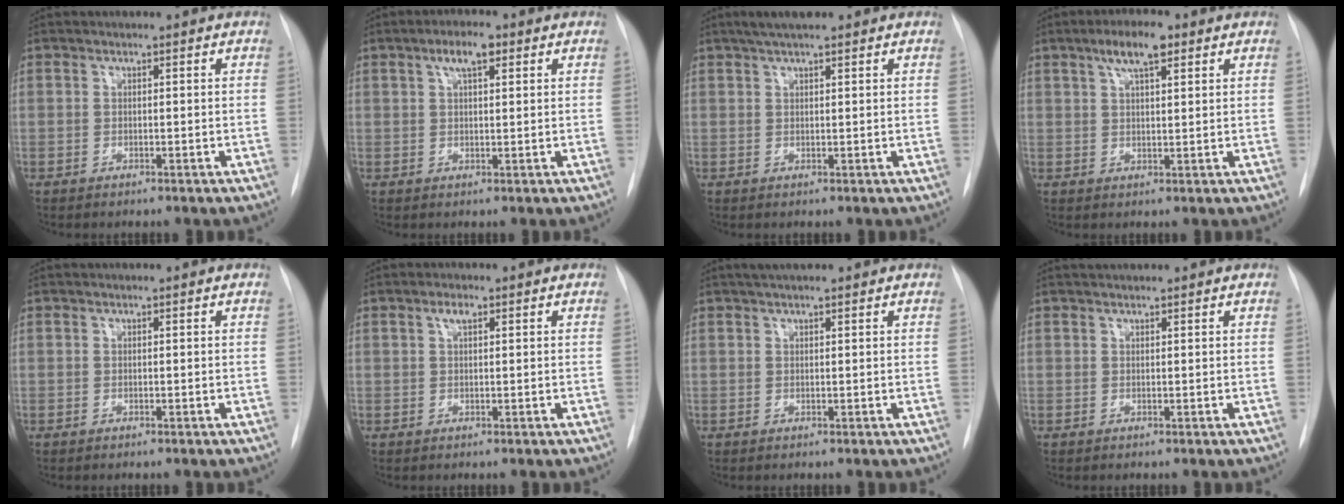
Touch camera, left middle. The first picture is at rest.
{"total": 3.9, "force": [2.0, 1.2, 3.2], "torque": [-0.061, 0.008, 0.034]}
{"total": 4.4, "force": [3.2, 0.8, 2.8], "torque": [-0.055, 0.016, 0.055]}
{"total": 5.5, "force": [3.2, 1.4, 4.3], "torque": [-0.082, 0.009, 0.053]}
{"total": 0.0}
{"total": 1.5, "force": [0.7, 0.5, 1.1], "torque": [-0.025, 0.006, 0.012]}
{"total": 3.1, "force": [2.4, 0.5, 1.8], "torque": [-0.031, 0.017, 0.039]}
{"total": 1.6, "force": [1.5, 0.1, 0.6], "torque": [-0.011, 0.015, 0.027]}